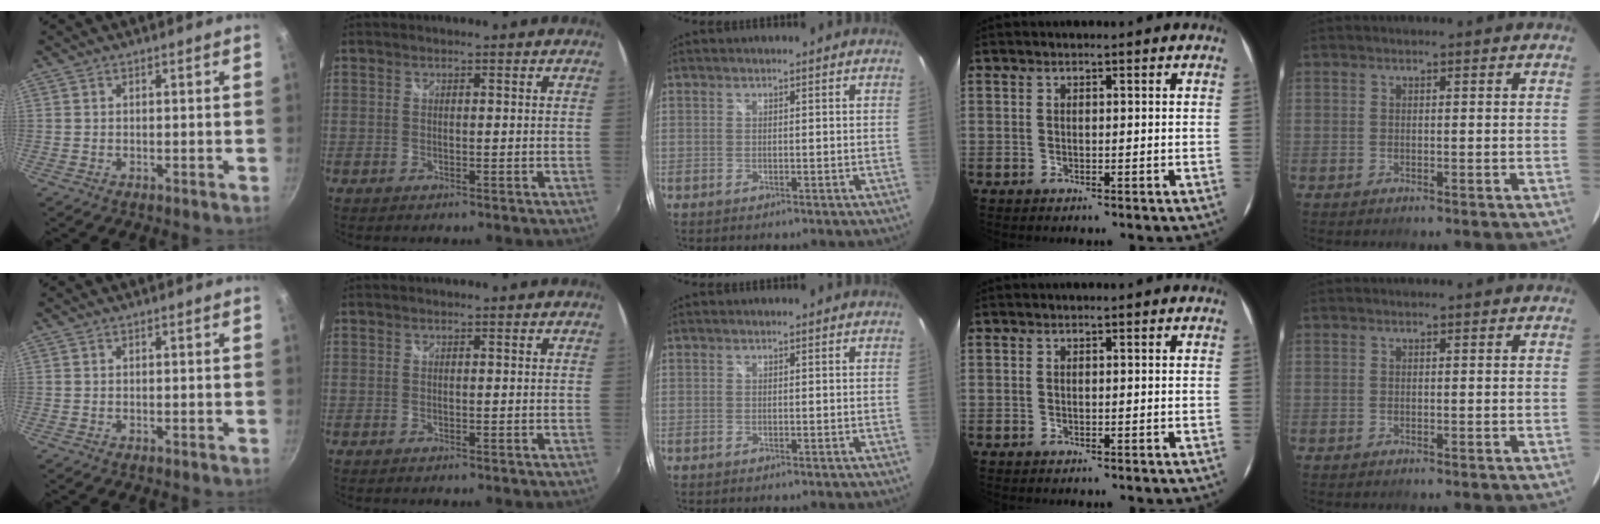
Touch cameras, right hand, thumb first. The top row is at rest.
{}